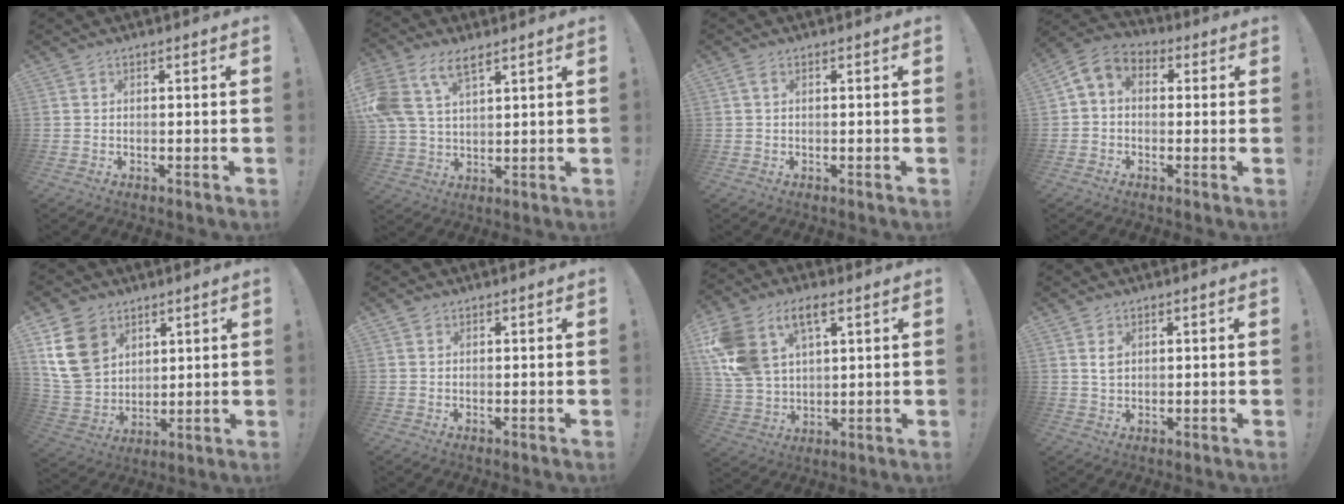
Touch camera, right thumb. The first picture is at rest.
{"total": 11.4, "force": [6.2, 6.3, 7.3], "torque": [-0.162, -0.011, 0.123]}
{"total": 1.1, "force": [0.3, 0.5, 1.0], "torque": [-0.021, 0.003, 0.005]}
{"total": 6.4, "force": [0.7, 5.2, 3.7], "torque": [-0.074, 0.010, 0.019]}
{"total": 15.5, "force": [7.3, 11.7, 6.9], "torque": [-0.124, -0.036, 0.147]}
{"total": 0.8, "force": [0.5, 0.6, 0.0], "torque": [0.002, 0.000, 0.008]}
{"total": 15.0, "force": [7.2, 9.5, 9.0], "torque": [-0.199, -0.023, 0.141]}
{"total": 3.0, "force": [1.5, 2.1, 1.6], "torque": [-0.012, -0.003, 0.022]}